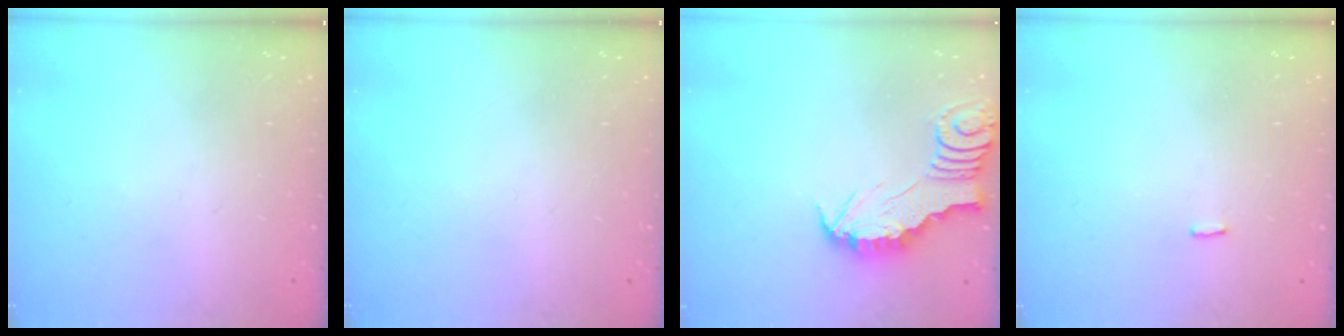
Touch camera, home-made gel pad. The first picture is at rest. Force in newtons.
{"total": 0.0}
{"total": 2.8, "press": 2.7, "slide": 0.3}
{"total": 2.2, "press": 2.1, "slide": 0.4}